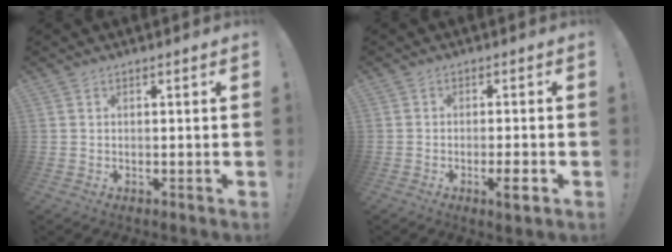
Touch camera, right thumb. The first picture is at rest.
{"total": 4.0, "force": [-2.2, 0.9, 3.2], "torque": [-0.051, 0.006, -0.034]}